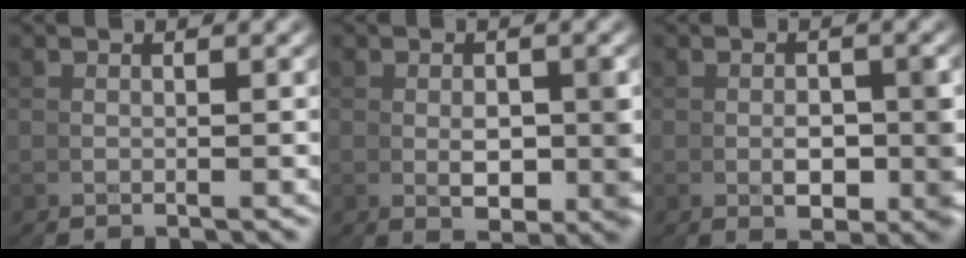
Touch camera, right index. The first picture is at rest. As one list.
[{"total": 3.4, "force": [0.3, 0.4, 3.3], "torque": [-0.037, 0.009, 0.004]}, {"total": 3.3, "force": [-0.1, 0.9, 3.2], "torque": [-0.040, 0.006, -0.003]}]